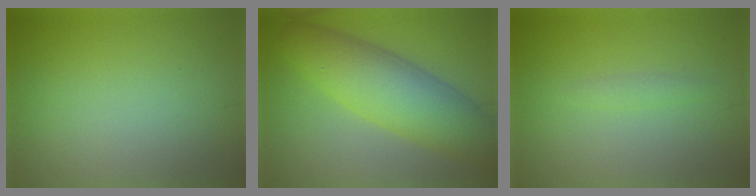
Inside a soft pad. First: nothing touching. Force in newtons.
{"total": 8.0, "press": 8.0, "slide": 0.2}
{"total": 0.8, "press": 0.8, "slide": 0.1}